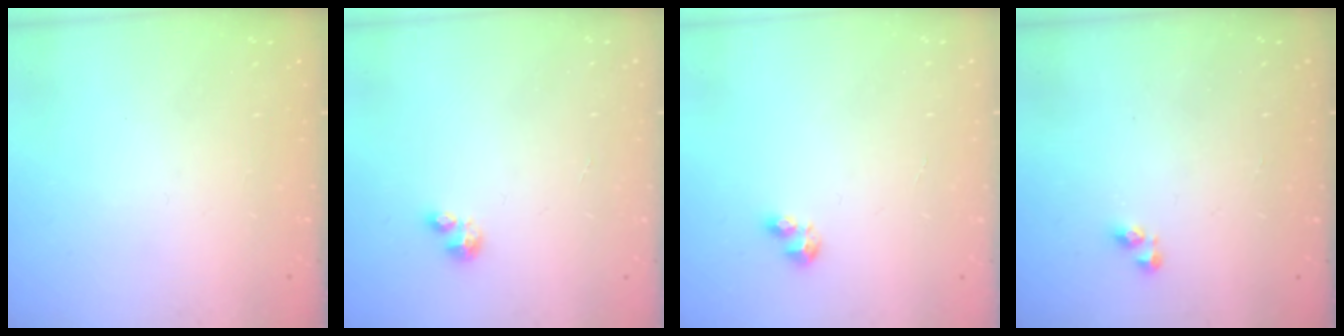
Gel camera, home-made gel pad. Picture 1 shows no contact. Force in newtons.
{"total": 2.1, "press": 2.1, "slide": 0.2}
{"total": 3.6, "press": 3.6, "slide": 0.5}
{"total": 3.4, "press": 3.4, "slide": 0.1}